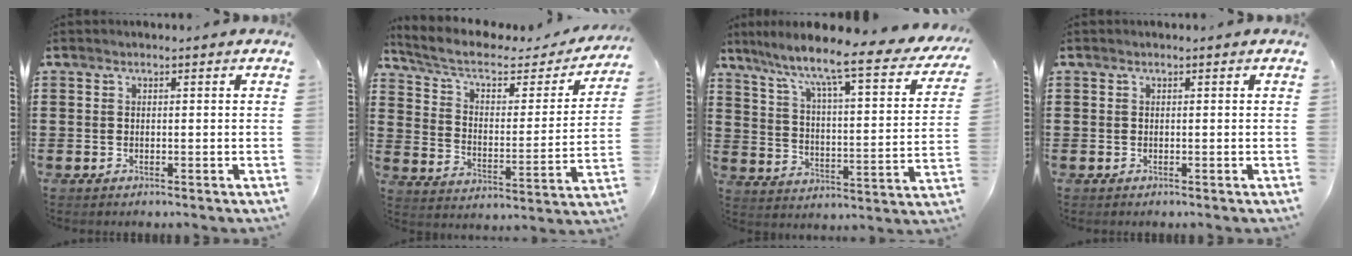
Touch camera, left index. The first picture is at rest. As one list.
[{"total": 5.8, "force": [3.9, 2.5, 3.5], "torque": [-0.086, -0.022, 0.062]}, {"total": 8.7, "force": [7.0, 0.2, 5.3], "torque": [-0.115, -0.062, 0.102]}, {"total": 0.0}]